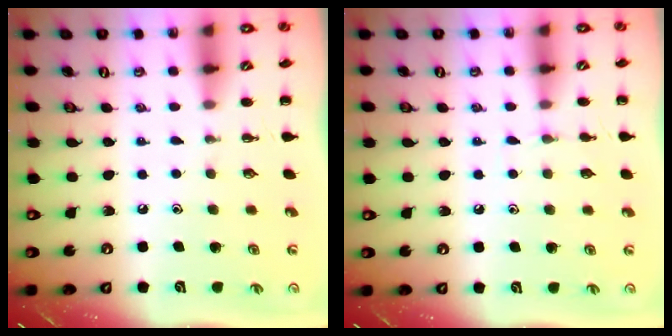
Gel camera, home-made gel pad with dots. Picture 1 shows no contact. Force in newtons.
{"total": 3.7, "press": 3.5, "slide": 1.1}